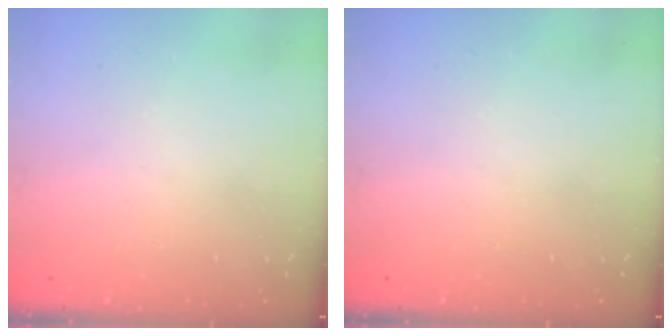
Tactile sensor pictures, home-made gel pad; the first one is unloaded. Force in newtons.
{"total": 0.0}